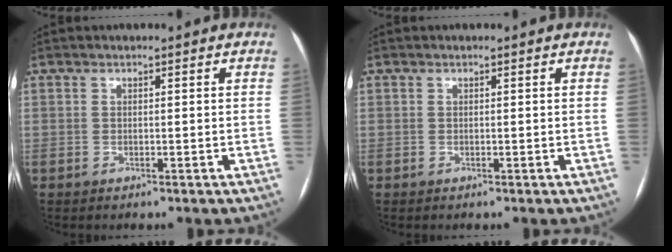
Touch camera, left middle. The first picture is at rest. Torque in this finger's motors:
{"motor_torque": [0.11, 0.12, 0.05, 0.01]}